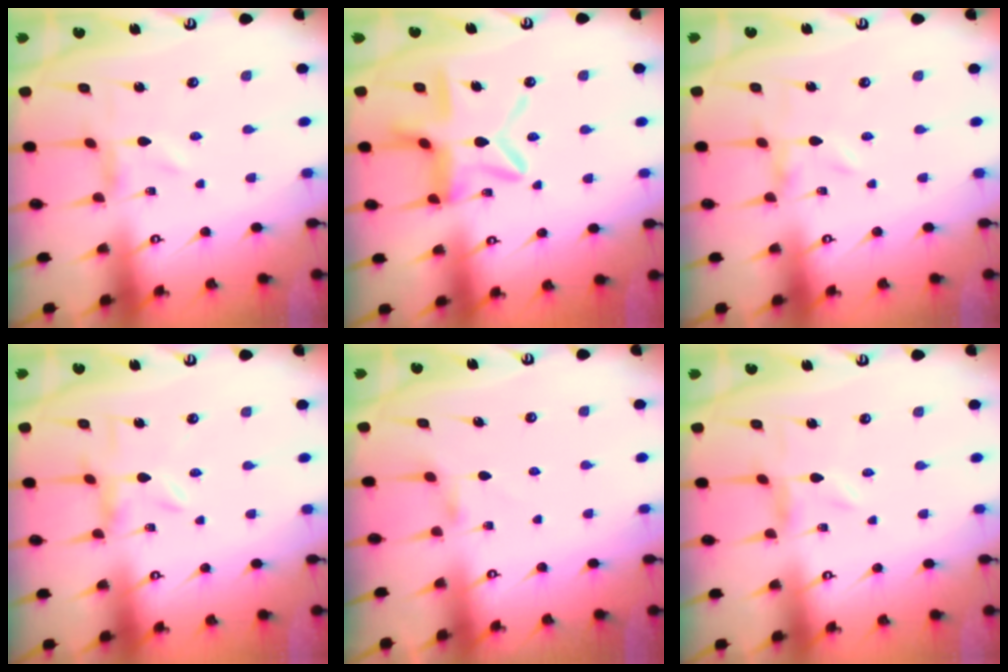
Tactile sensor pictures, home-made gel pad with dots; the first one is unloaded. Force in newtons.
{"total": 13.2, "press": 13.2, "slide": 1.2}
{"total": 0.0}
{"total": 2.0, "press": 2.0, "slide": 0.3}
{"total": 2.8, "press": 2.7, "slide": 0.6}
{"total": 1.0, "press": 1.0, "slide": 0.3}